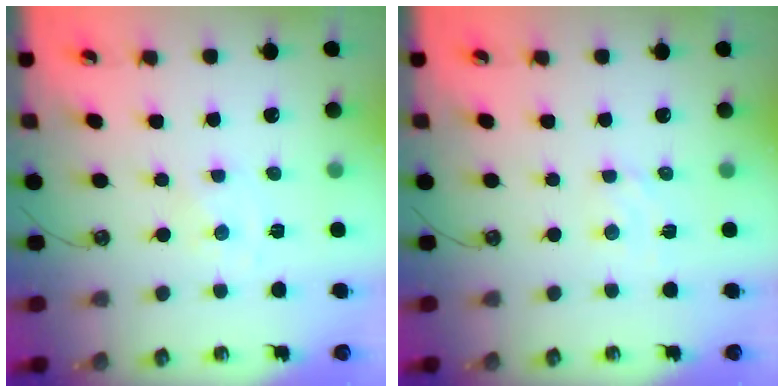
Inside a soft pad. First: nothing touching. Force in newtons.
{"total": 2.4, "press": 2.4, "slide": 0.4}